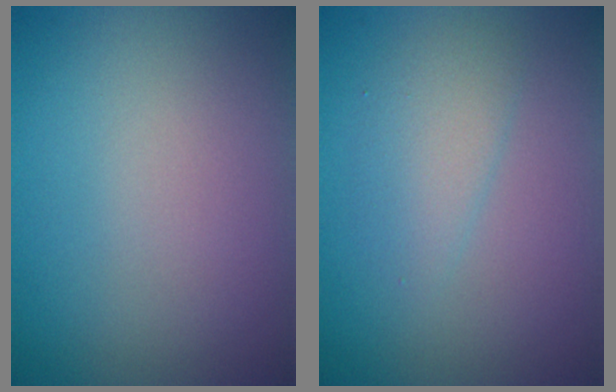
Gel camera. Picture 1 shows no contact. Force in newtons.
{"total": 2.1, "press": 2.1, "slide": 0.1}